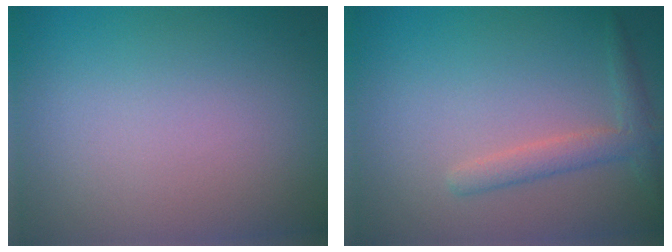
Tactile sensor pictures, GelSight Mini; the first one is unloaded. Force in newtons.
{"total": 2.1, "press": 2.1, "slide": 0.0}